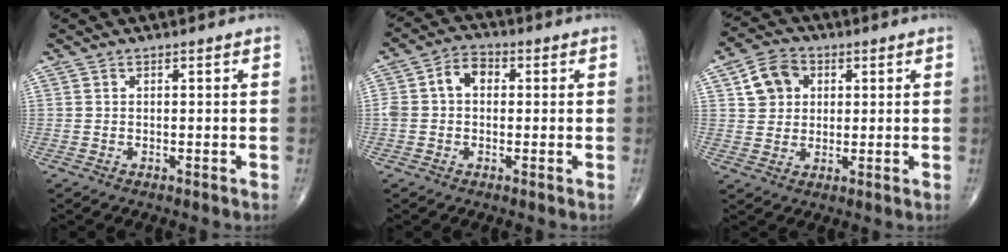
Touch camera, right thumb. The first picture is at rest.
{"total": 6.1, "force": [0.5, 4.4, 4.1], "torque": [-0.067, 0.026, 0.003]}
{"total": 7.6, "force": [2.2, 6.3, 3.6], "torque": [-0.040, 0.002, 0.035]}